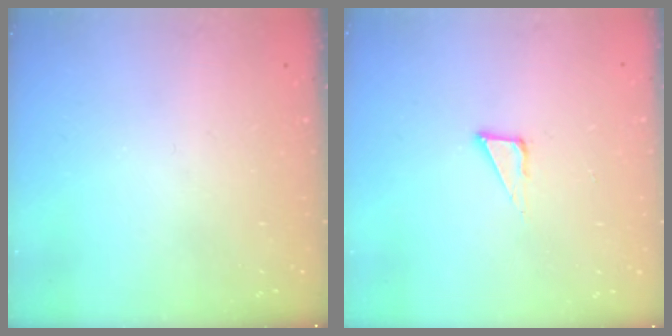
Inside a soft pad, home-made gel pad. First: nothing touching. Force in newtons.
{"total": 4.8, "press": 4.8, "slide": 0.4}